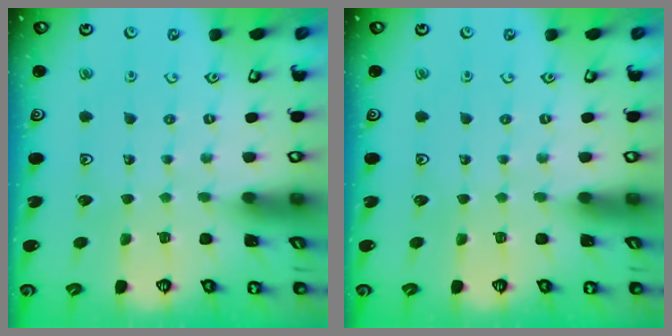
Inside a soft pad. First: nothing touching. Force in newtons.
{"total": 0.0}